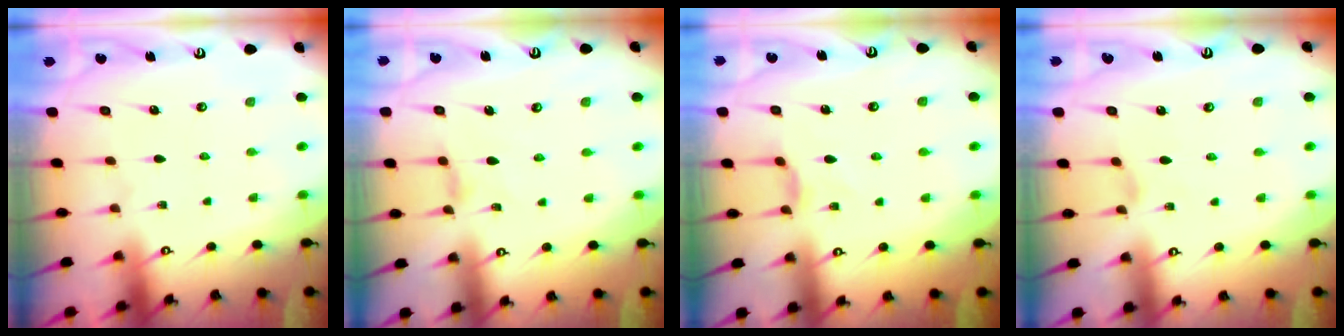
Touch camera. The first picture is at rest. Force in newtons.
{"total": 2.6, "press": 2.6, "slide": 0.5}
{"total": 4.1, "press": 4.0, "slide": 0.5}
{"total": 1.3, "press": 1.3, "slide": 0.4}